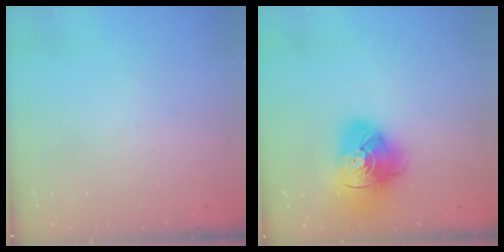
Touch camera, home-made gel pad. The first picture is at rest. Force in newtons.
{"total": 14.9, "press": 14.8, "slide": 1.9}